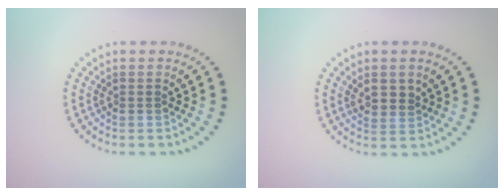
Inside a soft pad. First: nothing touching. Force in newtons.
{"total": 2.1, "press": 2.0, "slide": 0.6}